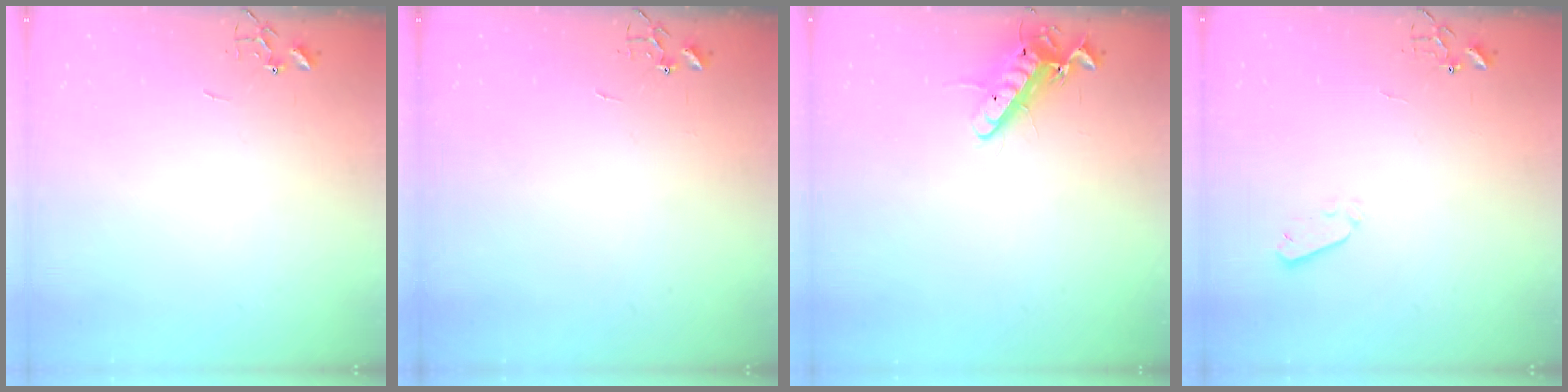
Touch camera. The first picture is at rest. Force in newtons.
{"total": 0.0}
{"total": 13.1, "press": 12.9, "slide": 2.2}
{"total": 4.2, "press": 4.2, "slide": 0.7}